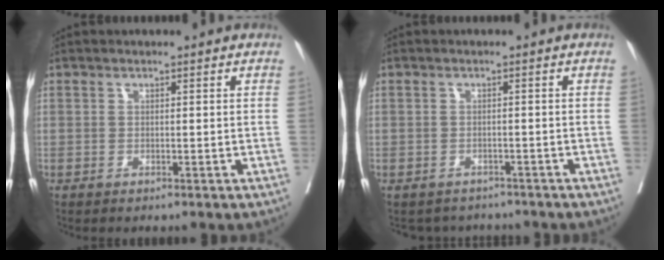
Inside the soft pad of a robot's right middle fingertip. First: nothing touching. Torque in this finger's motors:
{"motor_torque": [0.04, -0.05, 0.00, 0.00]}